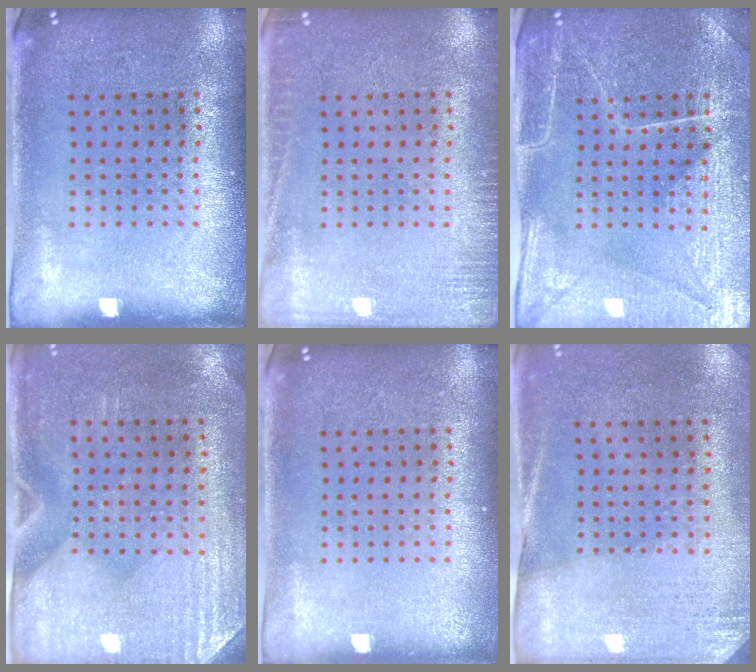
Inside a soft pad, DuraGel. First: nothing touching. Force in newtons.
{"total": 2.0, "press": 2.0, "slide": 0.3}
{"total": 4.5, "press": 4.2, "slide": 1.6}
{"total": 2.9, "press": 2.5, "slide": 1.4}
{"total": 0.0}
{"total": 2.7, "press": 2.3, "slide": 1.4}